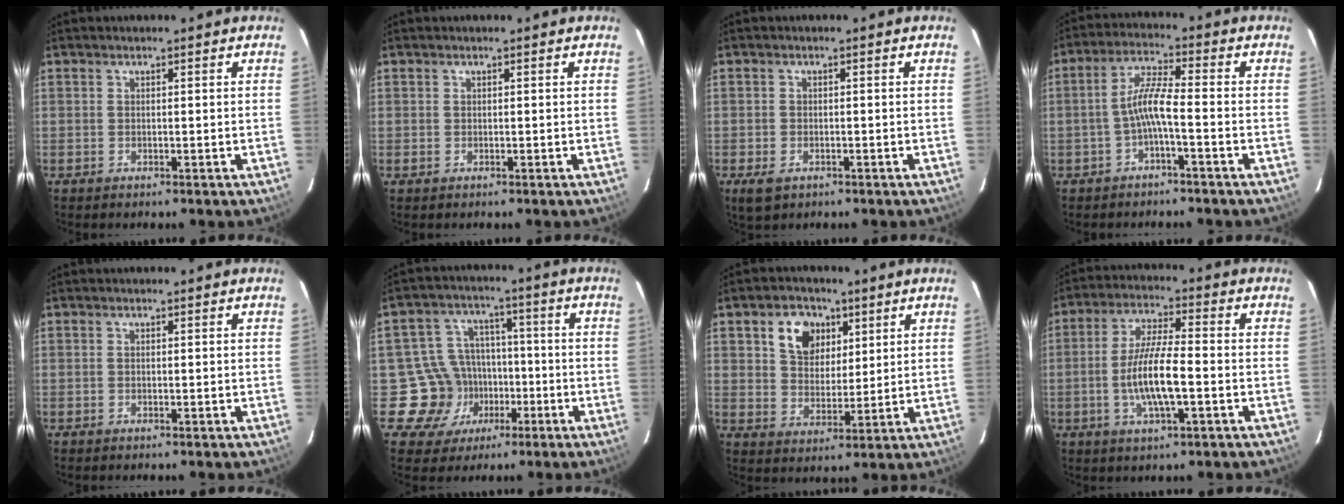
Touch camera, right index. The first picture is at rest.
{"total": 0.6, "force": [0.0, 0.6, 0.0], "torque": [0.002, 0.003, 0.001]}
{"total": 3.5, "force": [-1.9, 2.2, 1.9], "torque": [-0.040, -0.008, -0.029]}
{"total": 5.3, "force": [-2.1, 0.3, 4.8], "torque": [-0.109, 0.013, -0.040]}
{"total": 0.0}
{"total": 10.6, "force": [-3.7, 9.9, 1.2], "torque": [-0.039, 0.039, -0.043]}
{"total": 8.8, "force": [4.0, 6.5, 4.3], "torque": [-0.081, 0.018, 0.076]}
{"total": 10.0, "force": [-2.4, 1.9, 9.5], "torque": [-0.187, -0.002, -0.044]}